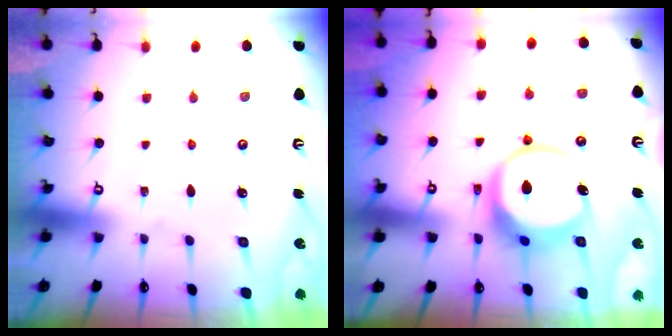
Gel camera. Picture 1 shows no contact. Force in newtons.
{"total": 11.0, "press": 10.9, "slide": 1.5}